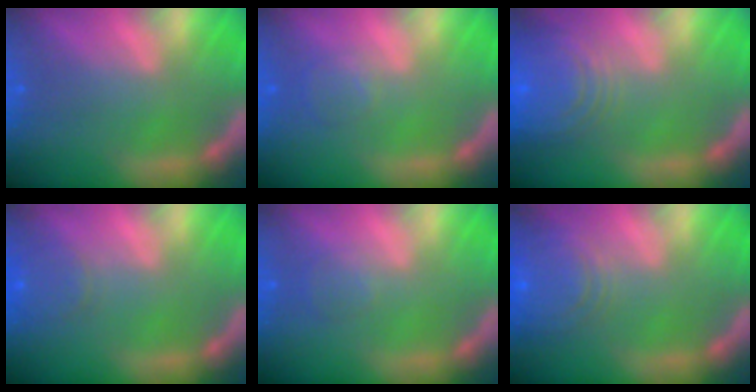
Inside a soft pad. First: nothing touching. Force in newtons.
{"total": 2.0}
{"total": 10.0}
{"total": 3.0}
{"total": 1.5}
{"total": 7.5}